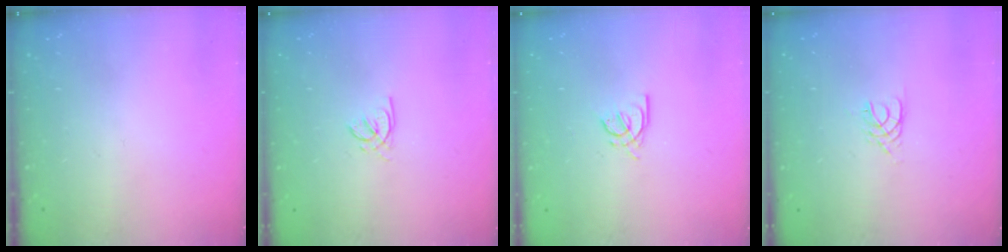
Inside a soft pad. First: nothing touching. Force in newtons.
{"total": 1.4, "press": 1.4, "slide": 0.2}
{"total": 3.9, "press": 3.9, "slide": 0.7}
{"total": 3.0, "press": 2.9, "slide": 0.4}